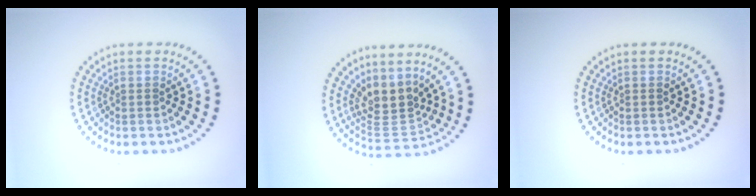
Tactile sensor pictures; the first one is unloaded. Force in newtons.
{"total": 3.6, "press": 2.6, "slide": 2.5}
{"total": 0.0}